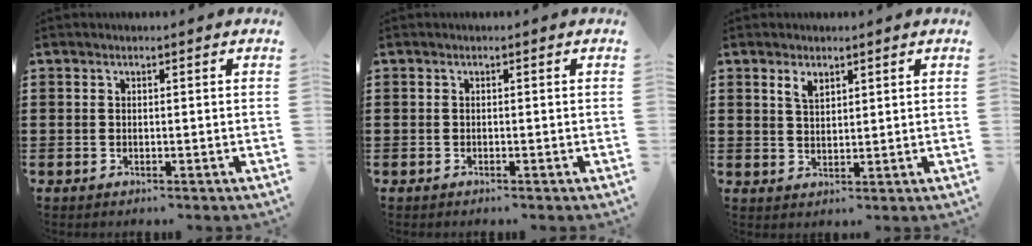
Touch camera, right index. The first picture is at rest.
{"total": 0.0}
{"total": 2.4, "force": [1.6, 1.2, 1.3], "torque": [-0.030, 0.003, 0.031]}